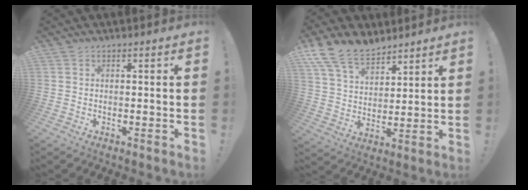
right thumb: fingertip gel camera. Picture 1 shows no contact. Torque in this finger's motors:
{"motor_torque": [0.64, 0.83, 0.19, 0.10, 0.09]}